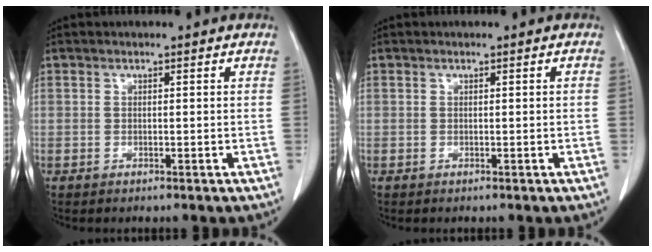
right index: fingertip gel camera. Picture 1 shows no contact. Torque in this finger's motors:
{"motor_torque": [0.09, -0.05, -0.09, -0.01]}